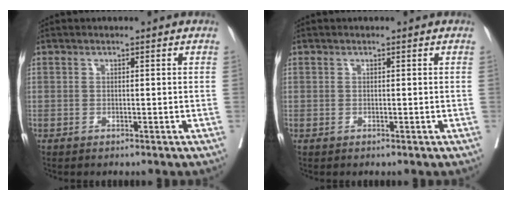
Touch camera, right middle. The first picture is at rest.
{"total": 0.0}